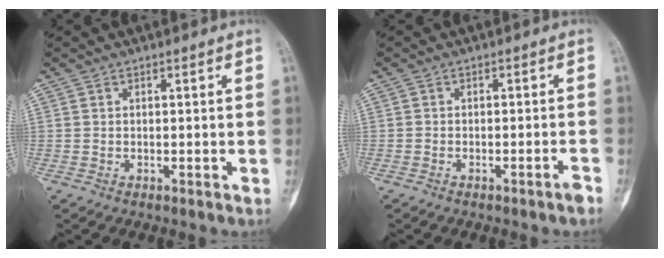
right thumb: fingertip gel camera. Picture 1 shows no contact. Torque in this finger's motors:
{"motor_torque": [1.01, 0.70, 0.09, -0.29, 0.06]}